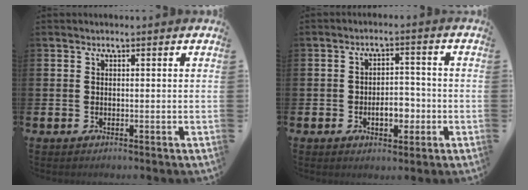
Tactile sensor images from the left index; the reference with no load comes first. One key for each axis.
{"total": 4.3, "fx": -1.3, "fy": 2.7, "fz": 3.2, "tx": -0.045, "ty": 0.001, "tz": -0.029}